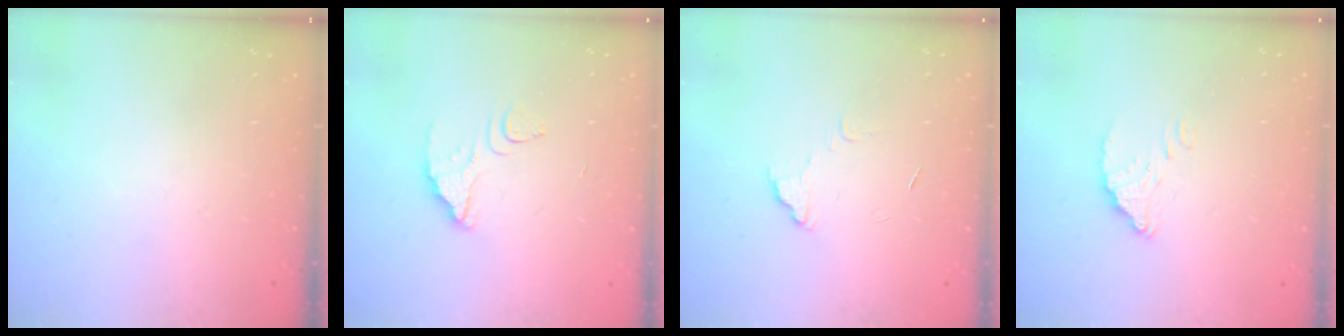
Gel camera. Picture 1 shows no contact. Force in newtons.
{"total": 3.5, "press": 3.5, "slide": 0.2}
{"total": 4.3, "press": 4.3, "slide": 0.3}
{"total": 4.3, "press": 4.2, "slide": 0.2}